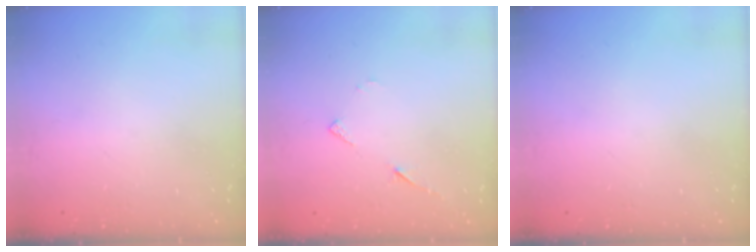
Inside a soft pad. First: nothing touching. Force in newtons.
{"total": 5.7, "press": 5.7, "slide": 0.5}
{"total": 0.0}